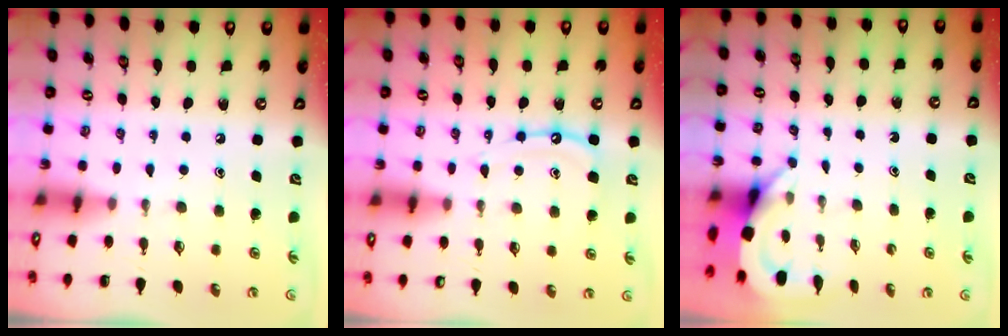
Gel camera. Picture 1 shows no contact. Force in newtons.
{"total": 10.0, "press": 9.9, "slide": 0.9}
{"total": 3.5, "press": 3.5, "slide": 0.2}